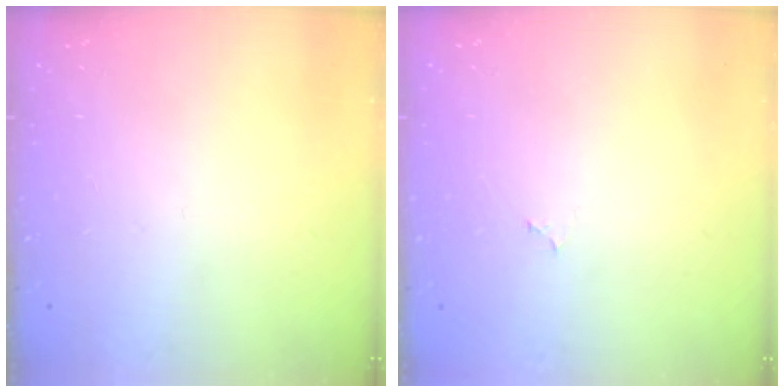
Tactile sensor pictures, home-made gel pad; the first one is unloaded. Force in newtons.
{"total": 2.3, "press": 2.3, "slide": 0.2}